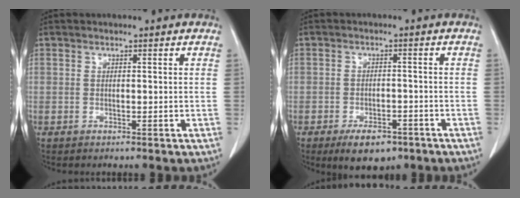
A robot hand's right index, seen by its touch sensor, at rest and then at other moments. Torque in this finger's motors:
{"motor_torque": [0.26, -0.11, 0.00, -0.04]}